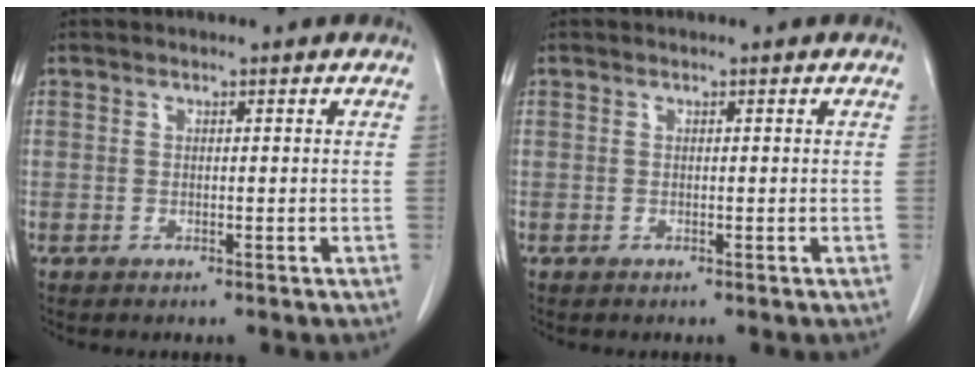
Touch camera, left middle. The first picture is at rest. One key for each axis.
{"total": 0.0}